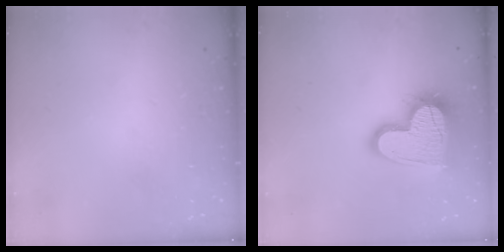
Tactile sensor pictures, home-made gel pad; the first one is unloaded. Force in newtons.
{"total": 19.3, "press": 19.2, "slide": 1.5}